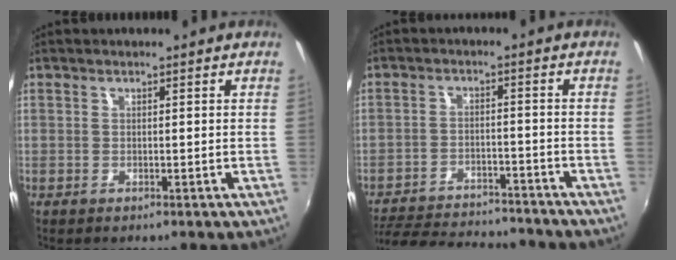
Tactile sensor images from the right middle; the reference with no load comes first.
{"total": 18.5, "force": [-16.4, 4.5, 7.4], "torque": [-0.165, -0.011, -0.234]}